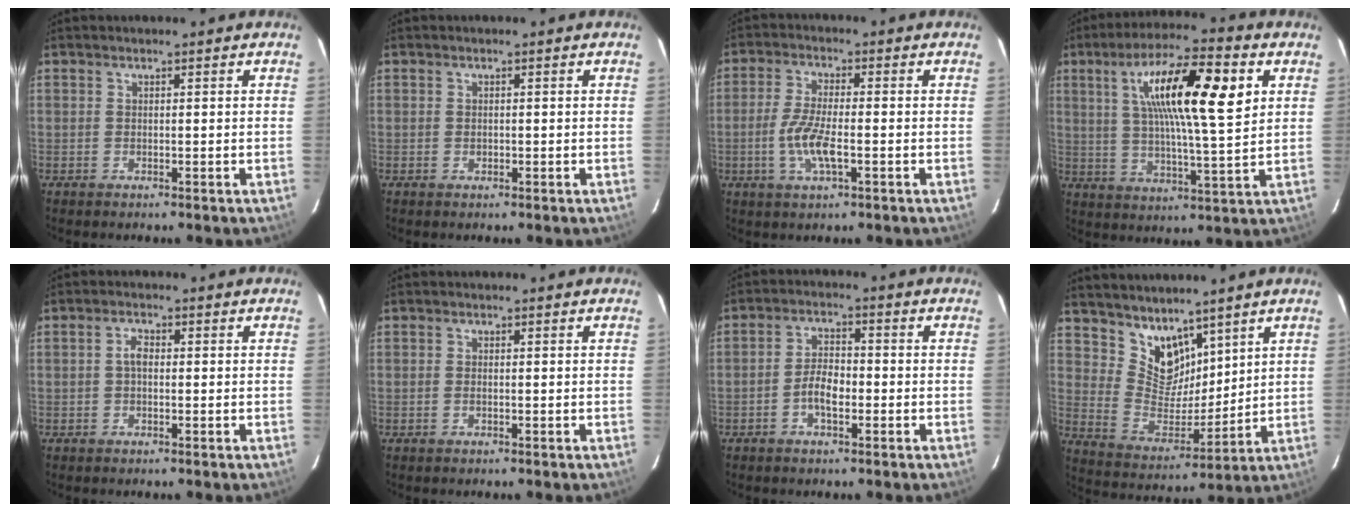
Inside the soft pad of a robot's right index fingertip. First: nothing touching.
{"total": 0.5, "force": [-0.2, 0.5, 0.2], "torque": [-0.004, -0.001, -0.001]}
{"total": 6.4, "force": [-1.9, 1.5, 6.0], "torque": [-0.125, -0.004, -0.037]}
{"total": 17.5, "force": [5.6, 3.3, 16.2], "torque": [-0.277, 0.020, 0.092]}
{"total": 1.9, "force": [-0.1, 1.1, 1.5], "torque": [-0.031, 0.009, -0.002]}
{"total": 0.6, "force": [-0.2, 0.2, 0.5], "torque": [-0.010, 0.002, -0.005]}
{"total": 4.6, "force": [-1.8, 2.0, 3.7], "torque": [-0.079, 0.010, -0.034]}
{"total": 10.3, "force": [7.7, 5.8, 3.5], "torque": [-0.062, -0.001, 0.160]}